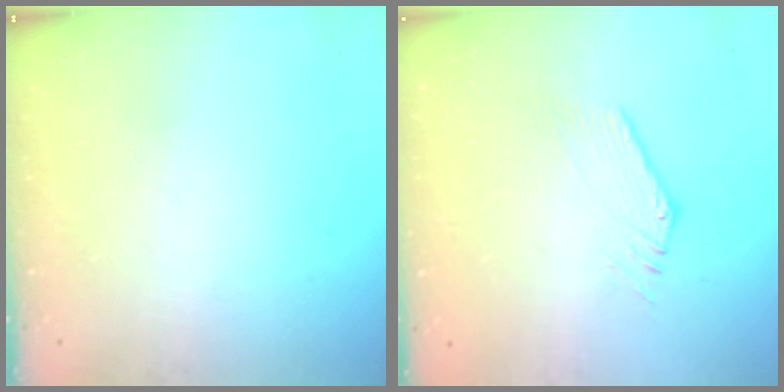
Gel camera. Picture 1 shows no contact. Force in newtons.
{"total": 1.0, "press": 1.0, "slide": 0.1}